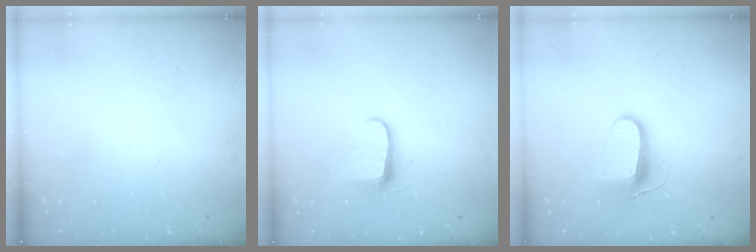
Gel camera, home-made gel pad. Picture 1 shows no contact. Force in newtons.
{"total": 7.1, "press": 7.0, "slide": 0.9}
{"total": 9.1, "press": 9.1, "slide": 0.8}